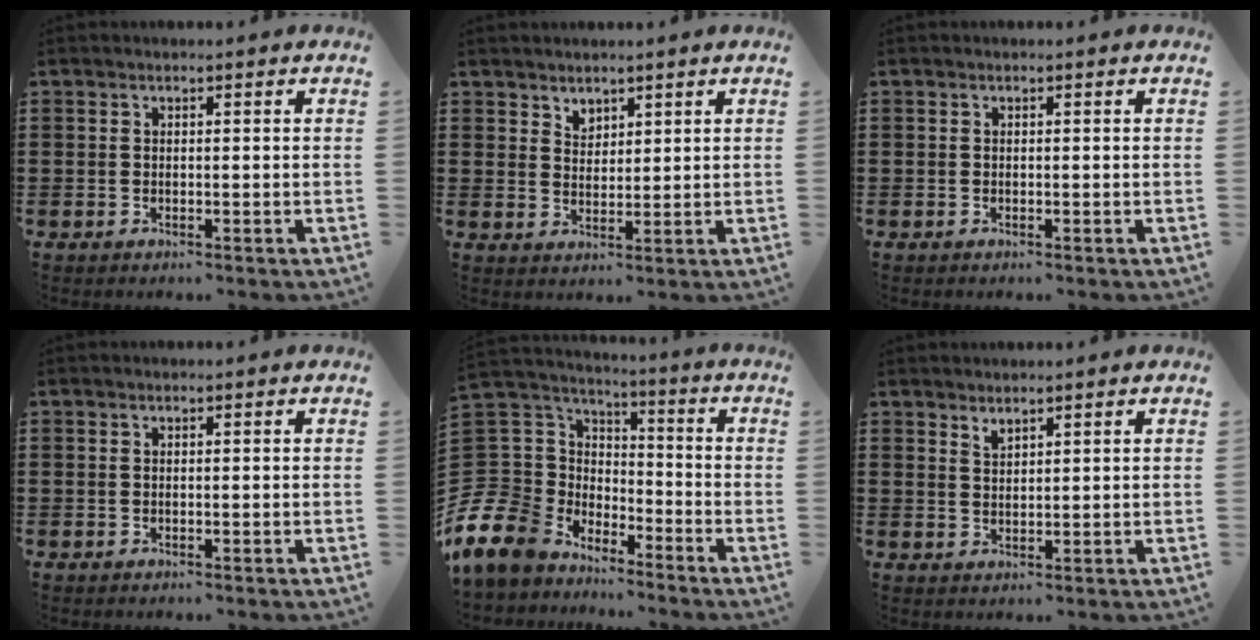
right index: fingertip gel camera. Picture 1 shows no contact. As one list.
[{"total": 2.6, "force": [2.2, 1.4, 0.0], "torque": [-0.007, 0.003, 0.043]}, {"total": 0.0}, {"total": 0.0}, {"total": 10.1, "force": [-6.4, 7.8, 1.1], "torque": [-0.086, -0.014, -0.130]}, {"total": 1.7, "force": [1.6, 0.4, 0.2], "torque": [-0.007, 0.001, 0.031]}]